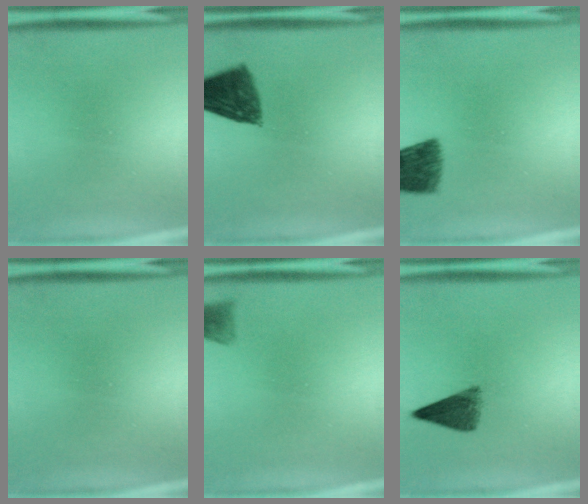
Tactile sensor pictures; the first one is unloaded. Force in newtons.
{"total": 8.9}
{"total": 7.9}
{"total": 0.0}
{"total": 2.0}
{"total": 5.3}